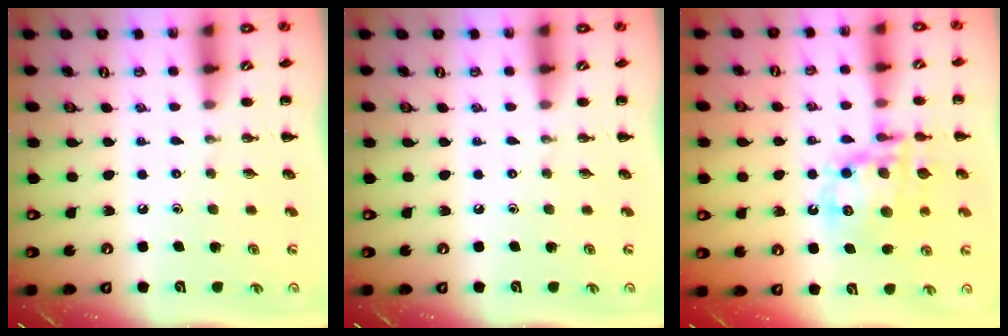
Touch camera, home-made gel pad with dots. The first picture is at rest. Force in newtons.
{"total": 0.0}
{"total": 15.2, "press": 14.8, "slide": 3.6}